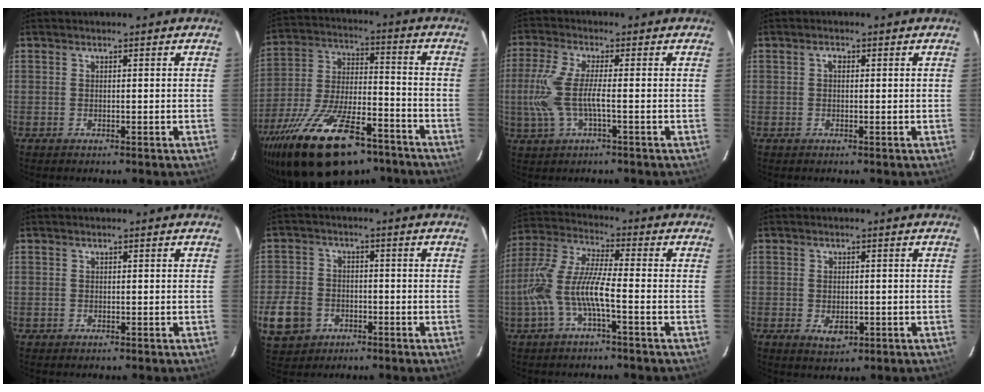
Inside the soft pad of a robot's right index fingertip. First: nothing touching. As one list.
[{"total": 25.8, "force": [-17.5, 10.4, 15.9], "torque": [-0.305, -0.028, -0.272]}, {"total": 8.6, "force": [-1.5, 1.8, 8.3], "torque": [-0.188, -0.004, -0.027]}, {"total": 1.1, "force": [0.2, 0.7, 0.8], "torque": [-0.014, 0.007, 0.001]}, {"total": 0.5, "force": [-0.1, 0.5, 0.0], "torque": [0.003, 0.002, -0.001]}, {"total": 9.8, "force": [-3.8, 8.1, 4.1], "torque": [-0.116, 0.015, -0.061]}, {"total": 11.2, "force": [-3.6, 1.9, 10.4], "torque": [-0.233, 0.004, -0.071]}, {"total": 3.6, "force": [-1.0, 2.3, 2.5], "torque": [-0.043, -0.006, -0.009]}]